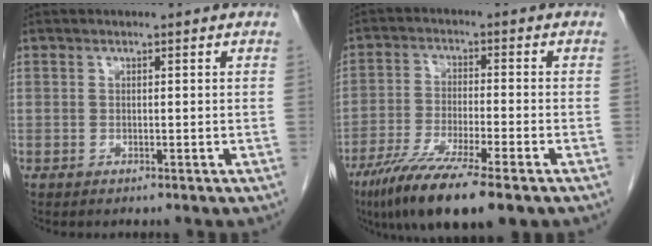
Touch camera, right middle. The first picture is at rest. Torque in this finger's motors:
{"motor_torque": [1.11, -1.03, 0.24, 0.09]}